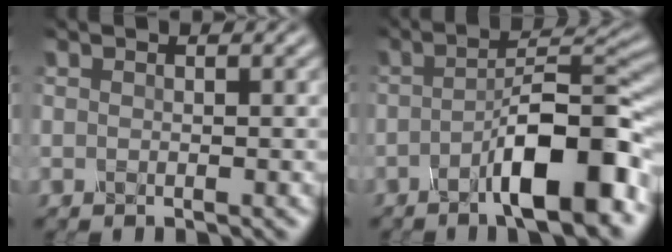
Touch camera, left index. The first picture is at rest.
{"total": 8.8, "force": [-3.7, 2.0, 7.7], "torque": [-0.110, 0.018, -0.060]}